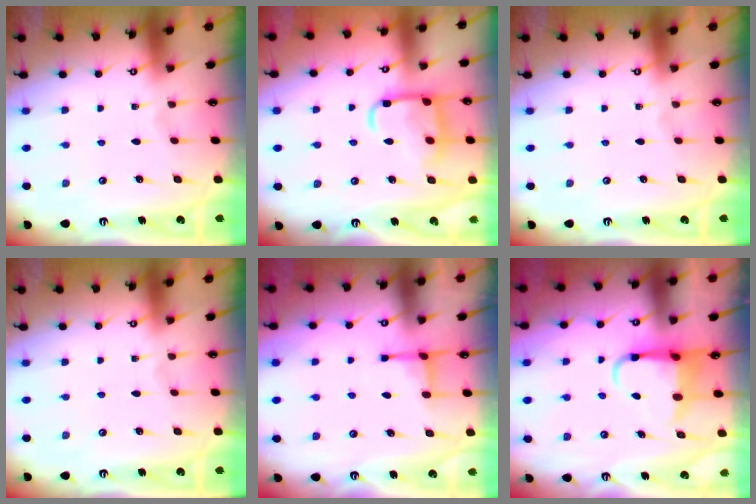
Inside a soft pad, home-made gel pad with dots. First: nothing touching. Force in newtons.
{"total": 13.8, "press": 13.7, "slide": 1.2}
{"total": 0.0}
{"total": 0.0}
{"total": 2.5, "press": 2.3, "slide": 0.8}
{"total": 5.7, "press": 5.6, "slide": 1.0}